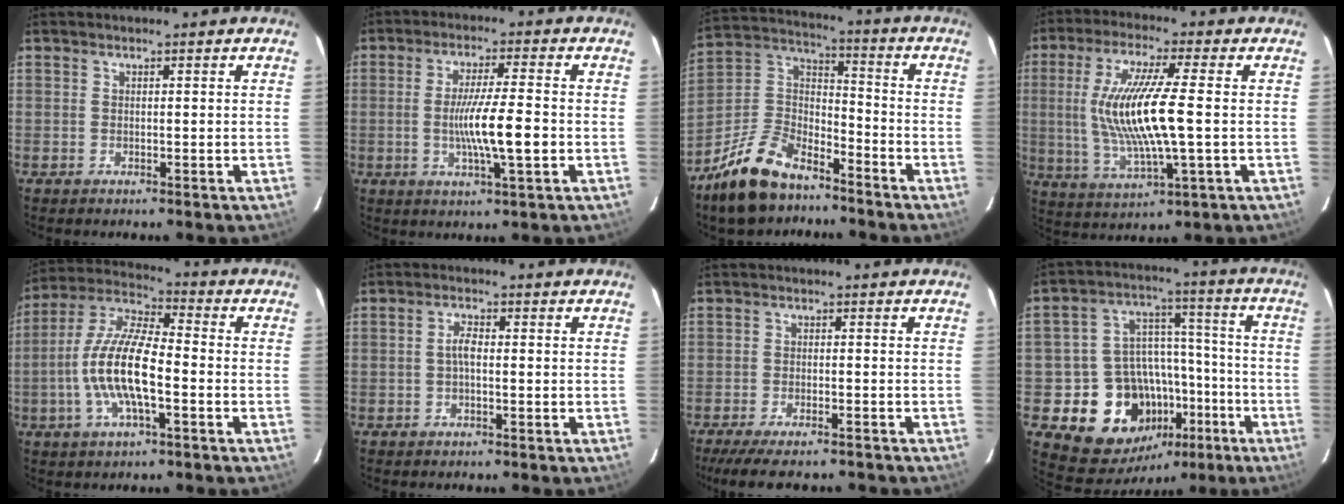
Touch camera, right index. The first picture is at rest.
{"total": 9.0, "force": [-1.7, 0.3, 8.9], "torque": [-0.154, -0.011, -0.029]}
{"total": 16.3, "force": [-11.5, 7.7, 8.6], "torque": [-0.193, 0.018, -0.210]}
{"total": 14.8, "force": [0.1, 2.0, 14.7], "torque": [-0.283, -0.010, 0.010]}
{"total": 13.8, "force": [-3.3, 4.0, 12.8], "torque": [-0.260, 0.003, -0.069]}
{"total": 2.2, "force": [-0.3, 0.8, 2.0], "torque": [-0.042, 0.007, -0.006]}
{"total": 11.3, "force": [-9.8, 2.3, 5.3], "torque": [-0.117, -0.026, -0.150]}
{"total": 17.8, "force": [-7.8, 14.0, 7.6], "torque": [-0.152, 0.050, -0.088]}